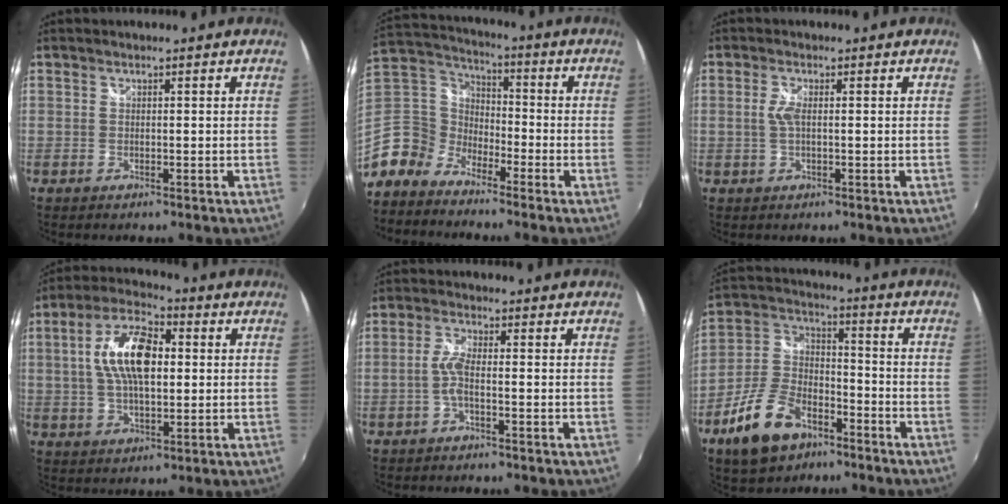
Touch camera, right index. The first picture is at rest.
{"total": 11.1, "force": [-7.3, 7.9, 2.4], "torque": [-0.089, 0.028, -0.170]}
{"total": 2.5, "force": [0.1, 0.7, 2.4], "torque": [-0.050, -0.001, 0.001]}
{"total": 13.0, "force": [1.7, 6.1, 11.3], "torque": [-0.216, 0.020, 0.026]}
{"total": 3.3, "force": [-1.0, 0.6, 3.1], "torque": [-0.071, 0.005, -0.021]}
{"total": 14.1, "force": [-8.5, 7.7, 8.2], "torque": [-0.183, 0.012, -0.151]}